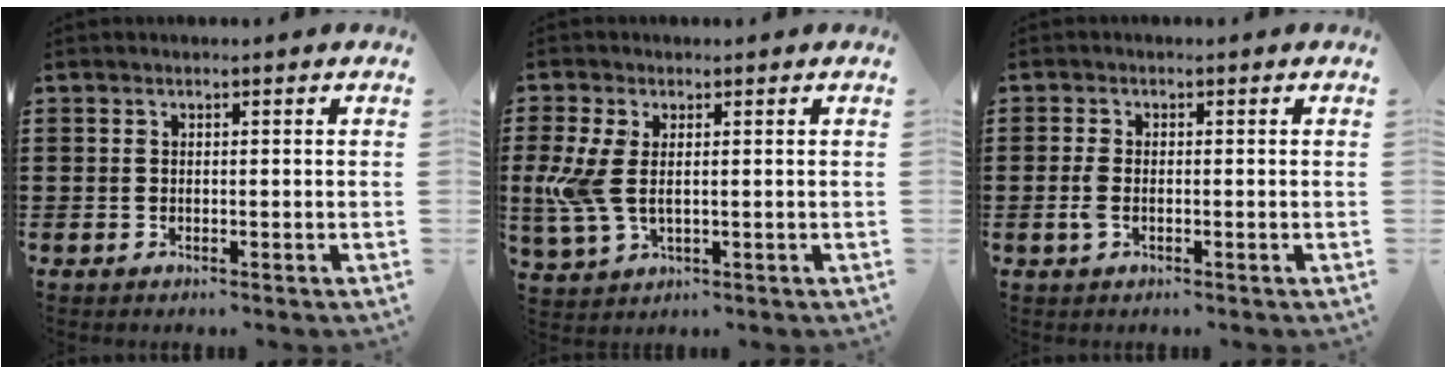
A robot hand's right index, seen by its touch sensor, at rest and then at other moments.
{"total": 6.2, "force": [0.3, 3.2, 5.3], "torque": [-0.135, -0.004, -0.001]}
{"total": 2.2, "force": [-0.4, 1.0, 1.9], "torque": [-0.052, -0.006, -0.013]}